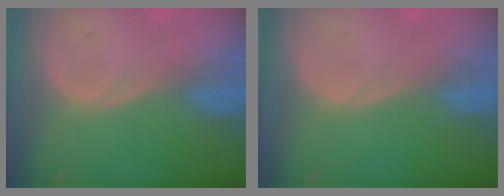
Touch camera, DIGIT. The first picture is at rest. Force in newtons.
{"total": 0.0}